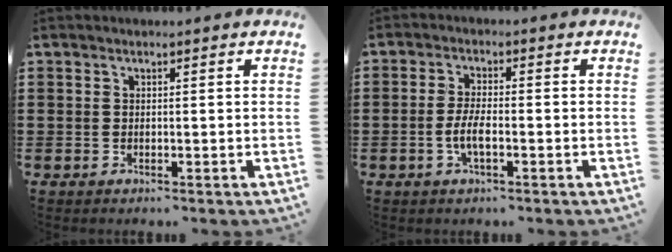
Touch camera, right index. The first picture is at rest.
{"total": 3.8, "force": [-1.2, 1.0, 3.4], "torque": [-0.072, -0.002, -0.026]}